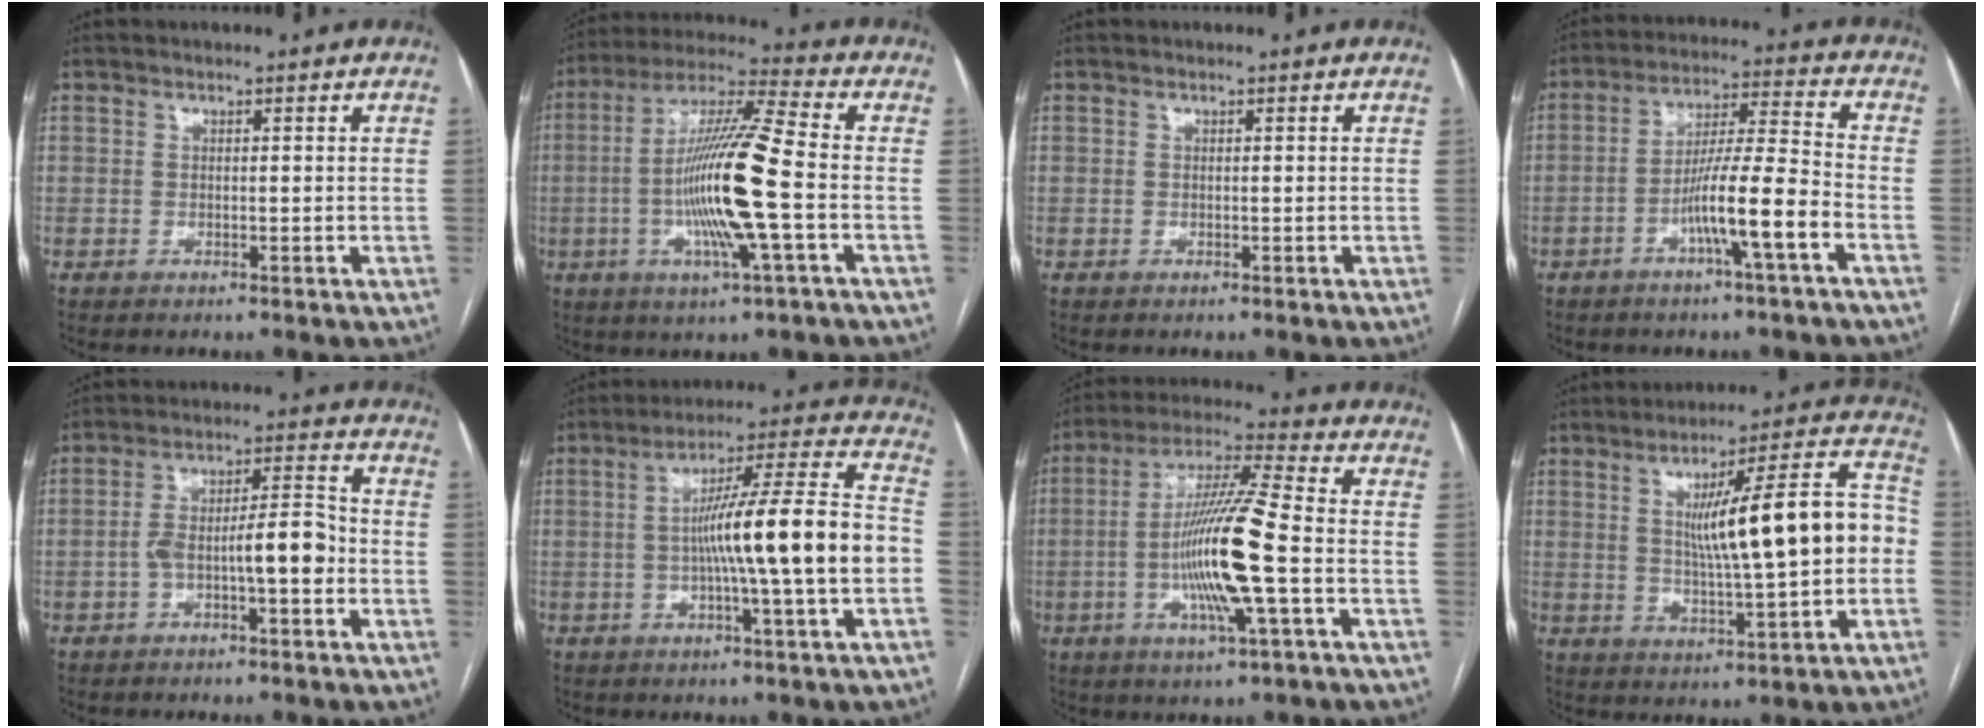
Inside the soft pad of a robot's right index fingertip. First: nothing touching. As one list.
[{"total": 15.6, "force": [-2.9, 0.0, 15.4], "torque": [-0.294, -0.003, -0.061]}, {"total": 0.0}, {"total": 10.1, "force": [-4.4, -0.6, 9.1], "torque": [-0.164, 0.009, -0.080]}, {"total": 8.3, "force": [-2.7, 1.7, 7.7], "torque": [-0.134, 0.030, -0.043]}, {"total": 16.3, "force": [-2.4, -0.2, 16.2], "torque": [-0.251, 0.017, -0.043]}, {"total": 14.7, "force": [-3.0, 0.1, 14.4], "torque": [-0.276, -0.004, -0.063]}, {"total": 16.0, "force": [0.5, 1.8, 15.9], "torque": [-0.234, 0.031, 0.010]}]